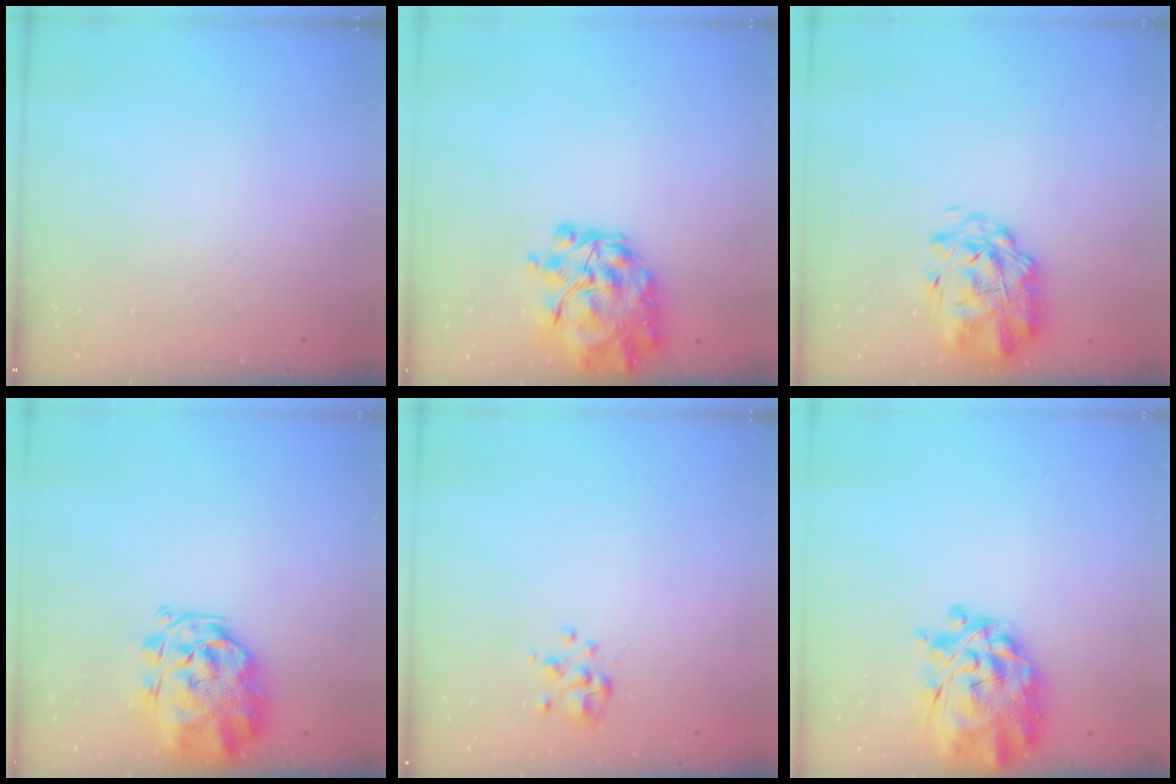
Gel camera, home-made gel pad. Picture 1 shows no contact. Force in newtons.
{"total": 10.1, "press": 9.6, "slide": 3.1}
{"total": 3.2, "press": 2.8, "slide": 1.6}
{"total": 3.4, "press": 3.0, "slide": 1.6}
{"total": 2.9, "press": 2.8, "slide": 0.9}
{"total": 11.1, "press": 10.3, "slide": 4.0}